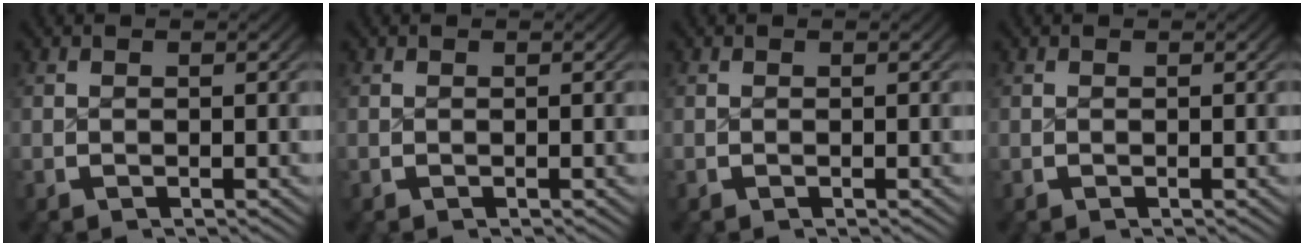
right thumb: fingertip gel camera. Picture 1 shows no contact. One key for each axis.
{"total": 0.0}
{"total": 0.0}
{"total": 0.0}